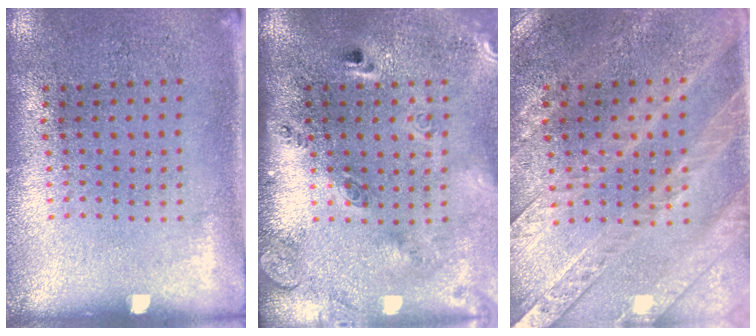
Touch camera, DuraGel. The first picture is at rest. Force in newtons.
{"total": 2.9, "press": 2.0, "slide": 2.1}
{"total": 3.0, "press": 2.7, "slide": 1.1}